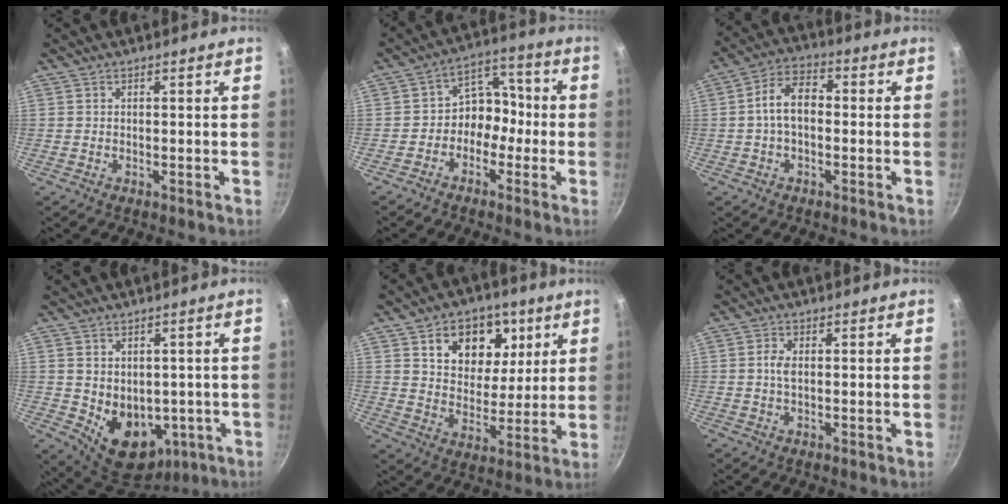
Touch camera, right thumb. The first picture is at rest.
{"total": 8.2, "force": [-1.9, 6.3, 4.8], "torque": [-0.030, 0.044, -0.049]}
{"total": 7.9, "force": [-0.1, 4.9, 6.2], "torque": [-0.103, 0.027, -0.012]}
{"total": 12.4, "force": [-2.9, 8.8, 8.2], "torque": [-0.090, -0.003, -0.014]}
{"total": 14.4, "force": [6.2, 10.3, 8.0], "torque": [-0.071, -0.018, 0.102]}
{"total": 2.2, "force": [0.2, 1.0, 2.0], "torque": [-0.044, -0.001, 0.001]}